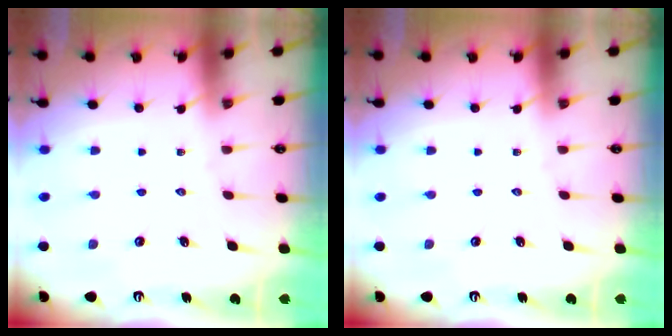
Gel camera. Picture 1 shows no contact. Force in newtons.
{"total": 0.0}